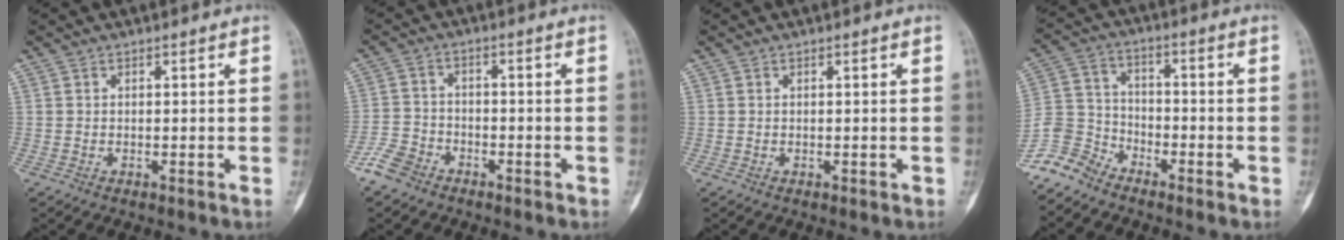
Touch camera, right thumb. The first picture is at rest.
{"total": 5.8, "force": [-4.2, 3.7, 1.5], "torque": [-0.022, 0.016, -0.090]}
{"total": 0.0}
{"total": 8.6, "force": [-7.3, 4.3, 1.4], "torque": [-0.021, 0.042, -0.157]}